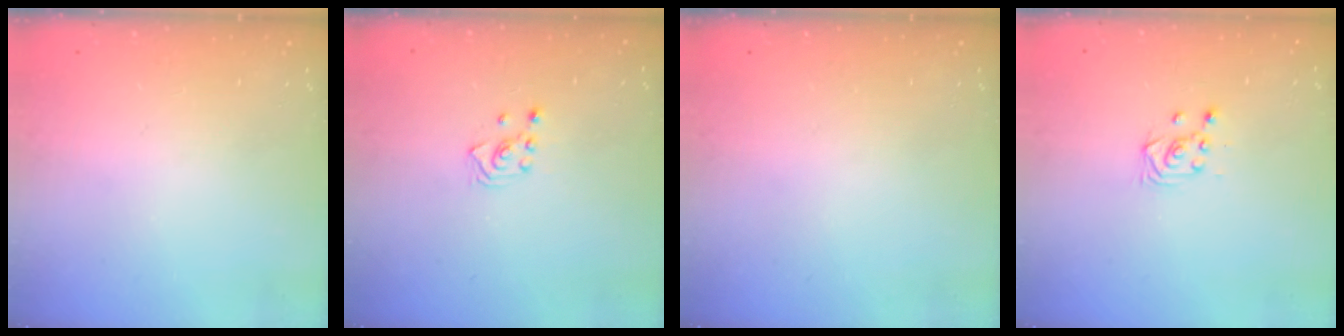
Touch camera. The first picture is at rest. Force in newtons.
{"total": 2.6, "press": 2.4, "slide": 0.9}
{"total": 0.0}
{"total": 3.6, "press": 3.5, "slide": 1.2}